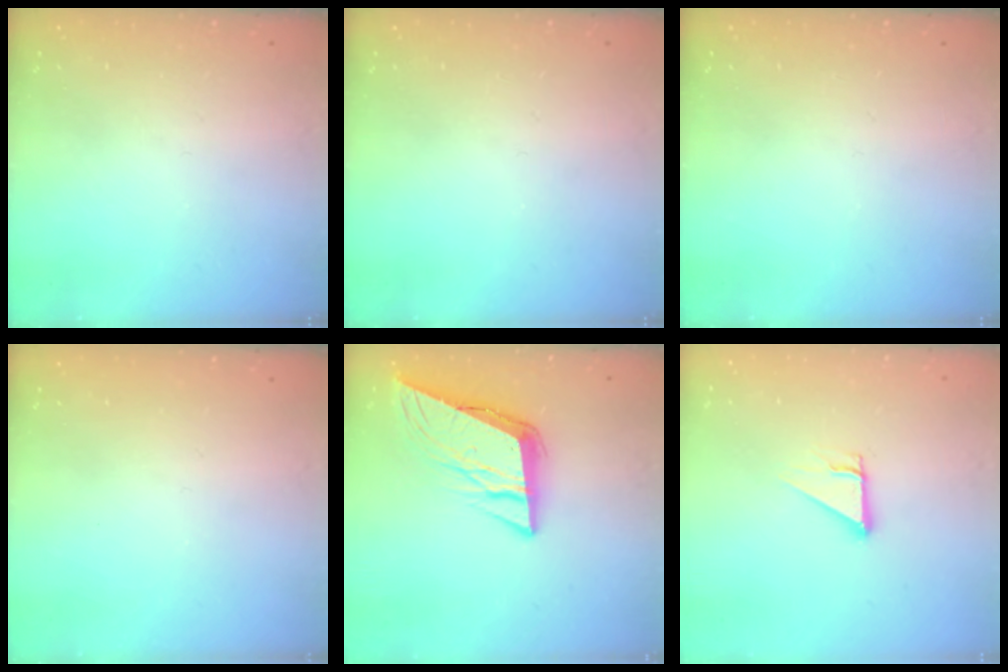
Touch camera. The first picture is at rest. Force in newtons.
{"total": 0.0}
{"total": 0.0}
{"total": 0.0}
{"total": 10.4, "press": 10.2, "slide": 1.7}
{"total": 2.7, "press": 2.7, "slide": 0.1}